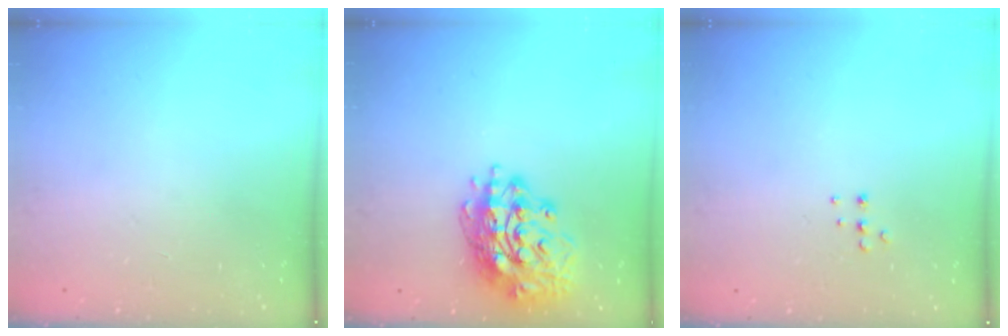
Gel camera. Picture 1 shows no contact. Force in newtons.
{"total": 15.7, "press": 15.7, "slide": 1.3}
{"total": 4.4, "press": 4.4, "slide": 0.5}